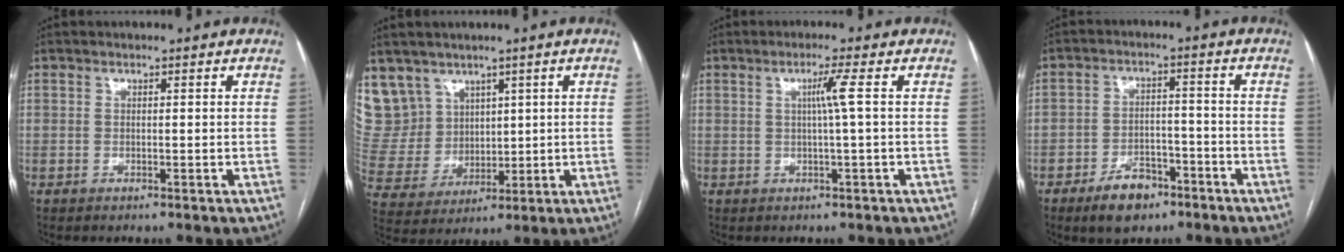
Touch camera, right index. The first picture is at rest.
{"total": 10.6, "force": [6.7, 8.2, 0.9], "torque": [-0.038, 0.035, 0.157]}
{"total": 2.9, "force": [0.4, -1.0, 2.7], "torque": [-0.049, 0.001, 0.009]}
{"total": 6.9, "force": [-4.7, 3.6, 3.6], "torque": [-0.067, 0.004, -0.074]}